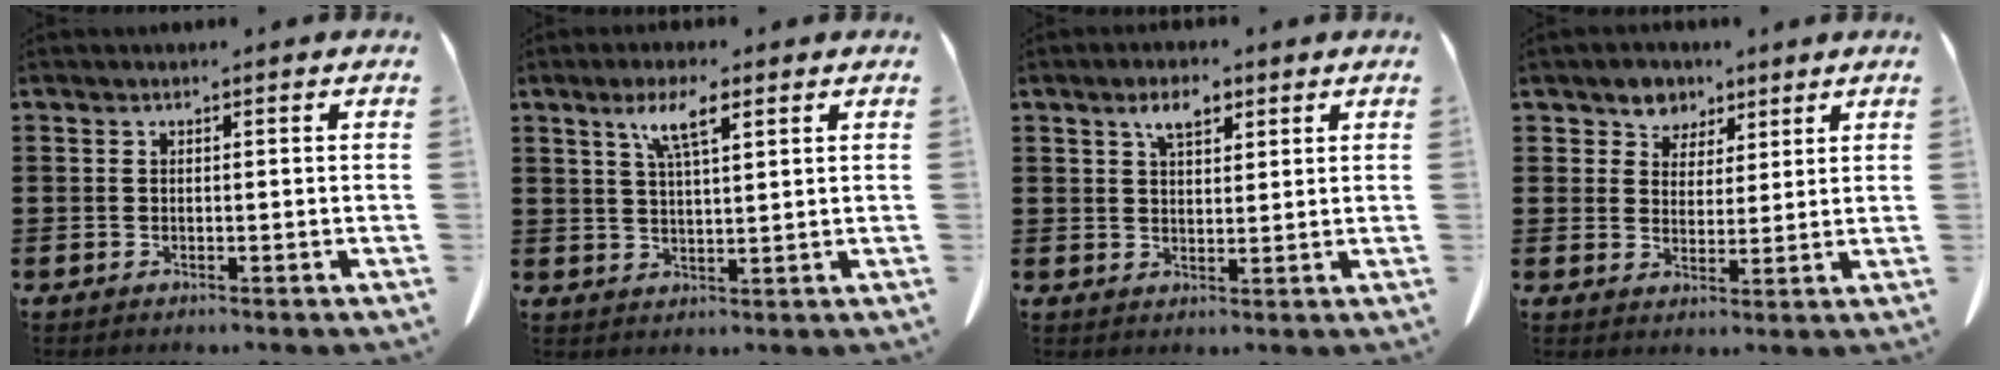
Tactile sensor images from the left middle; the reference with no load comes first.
{"total": 6.2, "force": [3.4, 1.3, 5.0], "torque": [-0.108, 0.010, 0.057]}
{"total": 4.2, "force": [2.6, 1.9, 2.8], "torque": [-0.046, 0.001, 0.042]}
{"total": 4.5, "force": [3.3, 3.1, 0.1], "torque": [-0.028, -0.001, 0.058]}